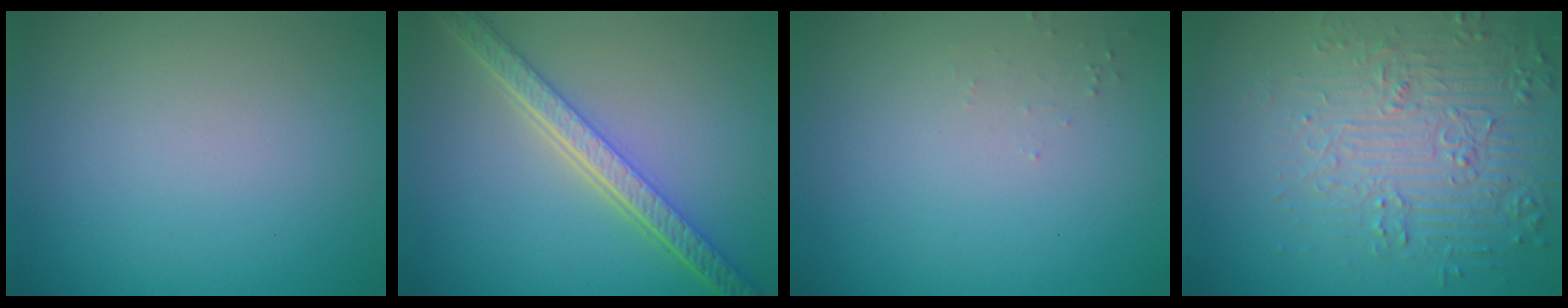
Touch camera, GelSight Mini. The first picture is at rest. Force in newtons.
{"total": 5.7, "press": 4.4, "slide": 3.7}
{"total": 0.6, "press": 0.6, "slide": 0.2}
{"total": 5.0, "press": 4.8, "slide": 1.3}